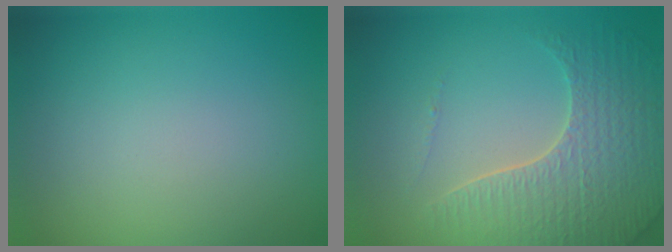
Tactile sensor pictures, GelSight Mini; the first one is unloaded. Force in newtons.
{"total": 5.3, "press": 4.5, "slide": 2.8}